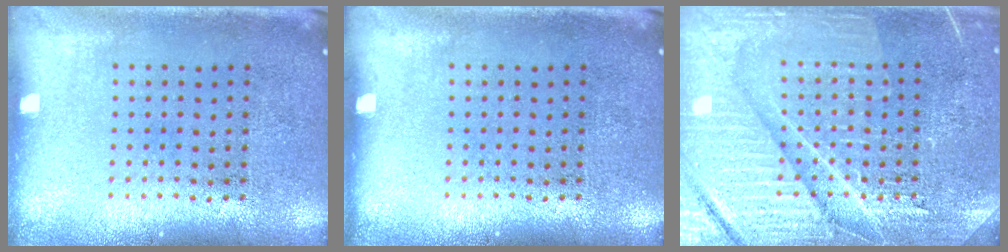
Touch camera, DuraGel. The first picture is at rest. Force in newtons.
{"total": 0.0}
{"total": 7.0, "press": 7.0, "slide": 0.9}